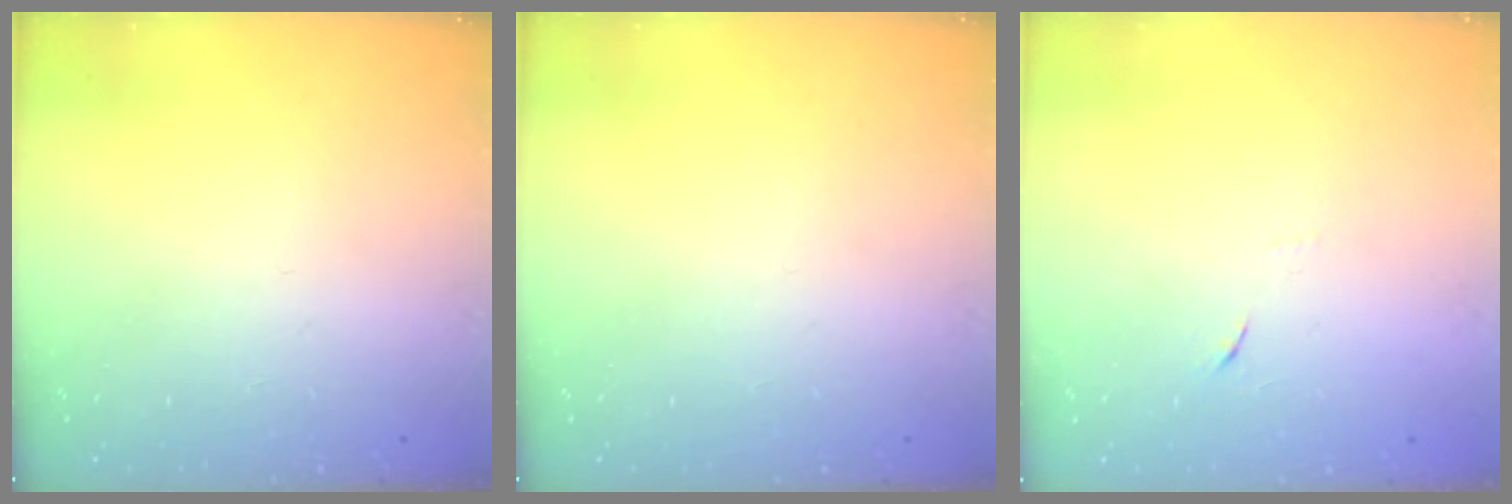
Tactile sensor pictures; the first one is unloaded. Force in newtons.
{"total": 0.0}
{"total": 5.2, "press": 5.1, "slide": 0.7}